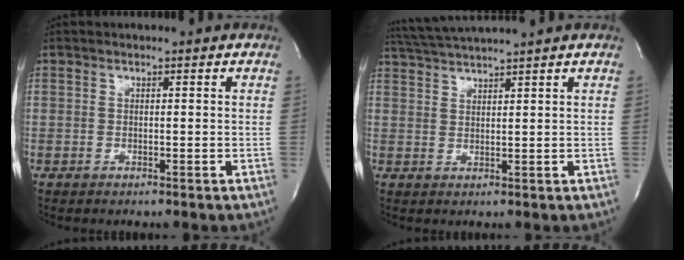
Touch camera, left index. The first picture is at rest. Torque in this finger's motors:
{"motor_torque": [0.54, -0.94, 0.10, 0.05]}